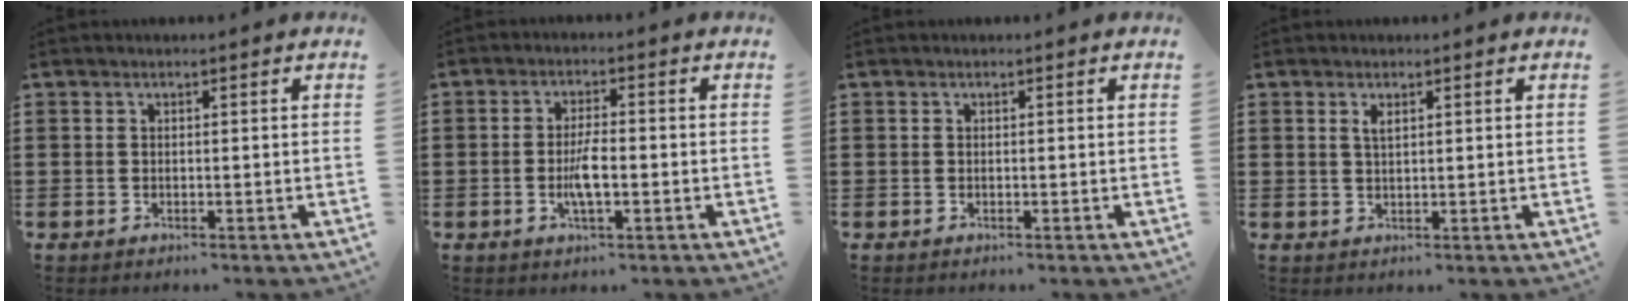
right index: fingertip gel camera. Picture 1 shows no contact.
{"total": 4.4, "force": [-1.0, 1.2, 4.1], "torque": [-0.093, -0.004, -0.025]}
{"total": 0.0}
{"total": 1.5, "force": [0.7, 0.6, 1.2], "torque": [-0.024, 0.004, 0.012]}